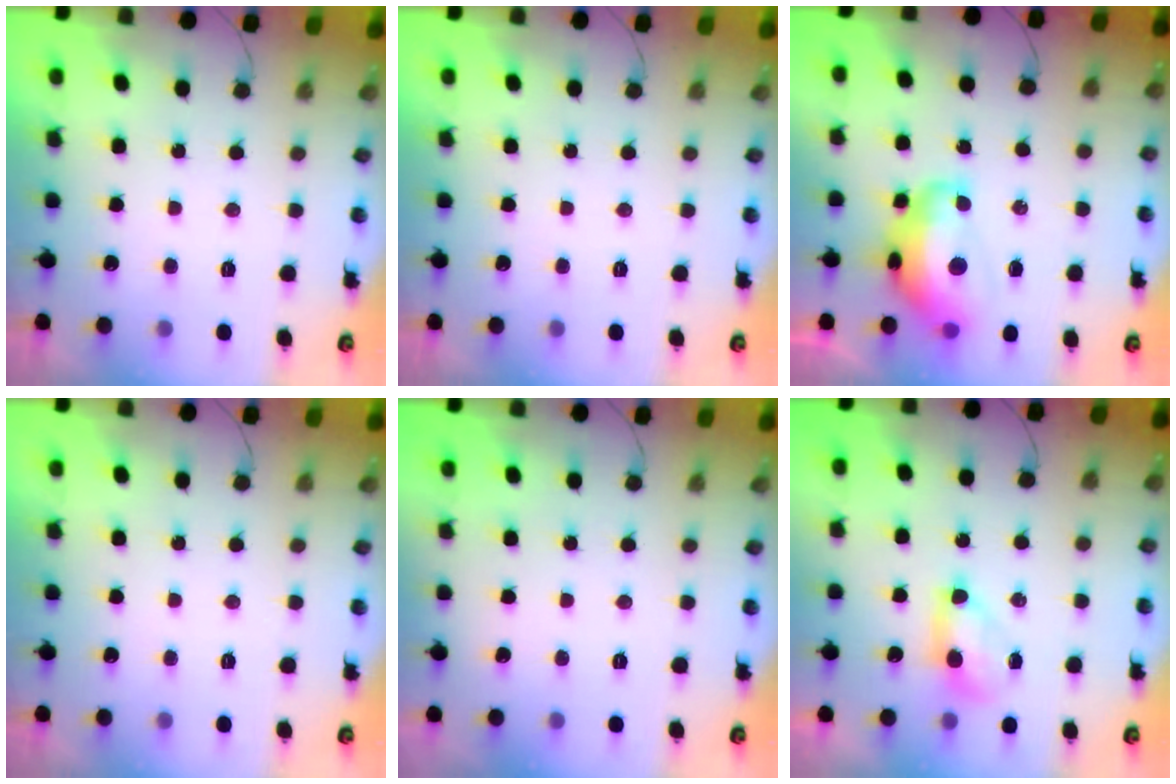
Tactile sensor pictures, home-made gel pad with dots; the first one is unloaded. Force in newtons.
{"total": 0.0}
{"total": 14.1, "press": 14.0, "slide": 1.3}
{"total": 0.0}
{"total": 0.0}
{"total": 7.0, "press": 6.9, "slide": 1.1}